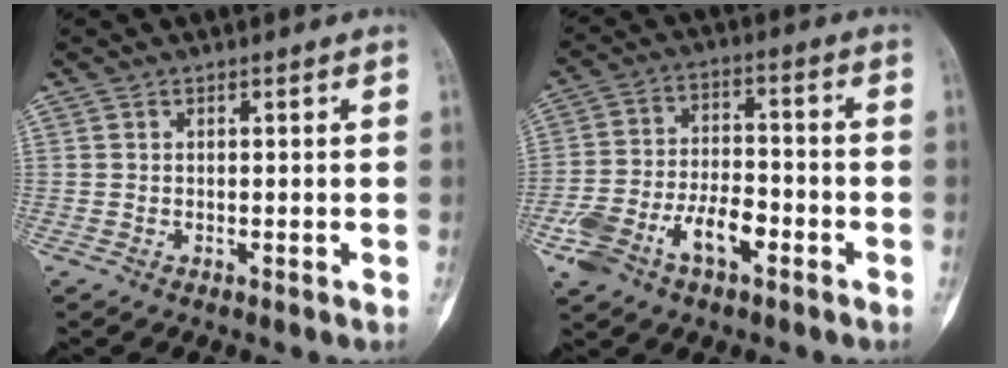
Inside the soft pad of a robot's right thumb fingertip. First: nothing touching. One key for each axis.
{"total": 12.4, "fx": -5.6, "fy": 6.5, "fz": 8.9, "tx": -0.174, "ty": 0.038, "tz": -0.097}